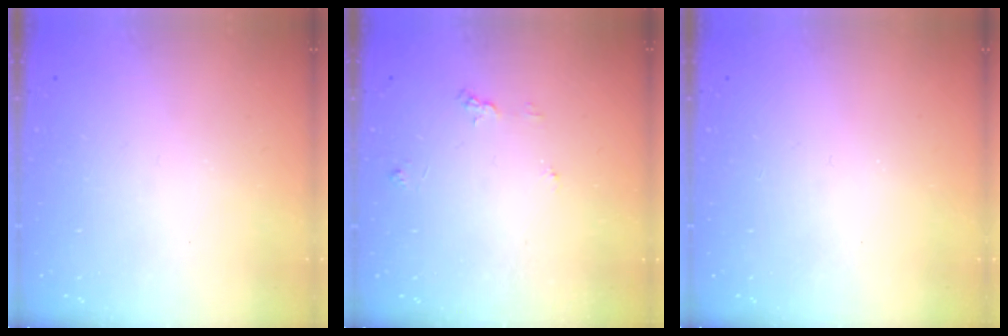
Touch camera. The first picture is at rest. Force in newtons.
{"total": 4.3, "press": 4.3, "slide": 0.4}
{"total": 0.0}